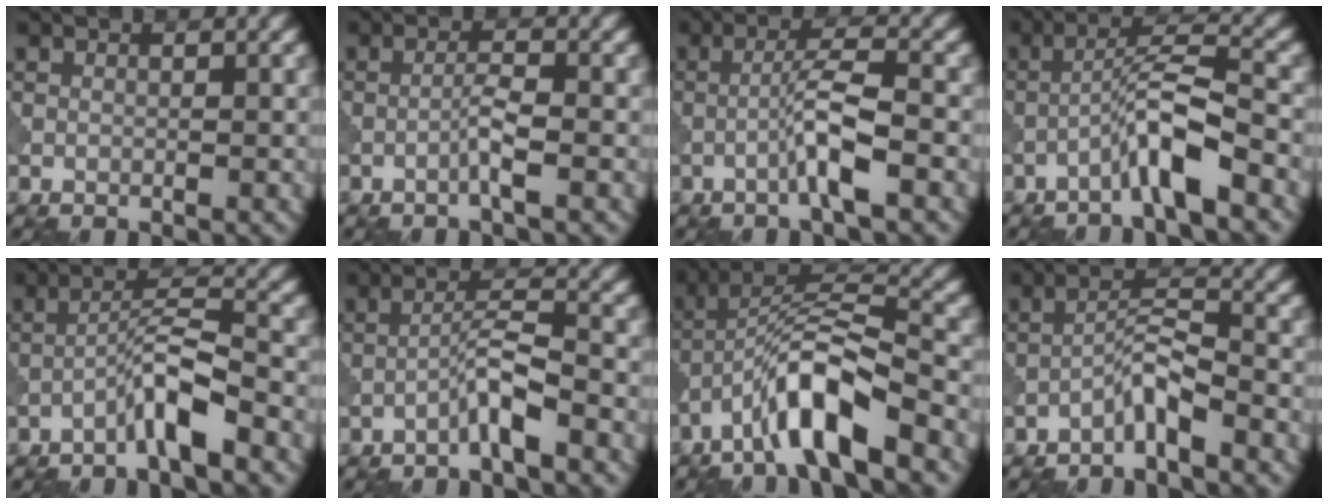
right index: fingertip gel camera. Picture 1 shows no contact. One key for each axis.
{"total": 1.8, "fx": -0.8, "fy": -0.1, "fz": 1.6, "tx": -0.032, "ty": 0.009, "tz": -0.021}
{"total": 4.0, "fx": -1.3, "fy": 0.2, "fz": 3.7, "tx": -0.068, "ty": 0.015, "tz": -0.034}
{"total": 4.6, "fx": -2.6, "fy": 0.3, "fz": 3.8, "tx": -0.068, "ty": 0.021, "tz": -0.057}
{"total": 3.9, "fx": -2.5, "fy": 0.2, "fz": 3.0, "tx": -0.056, "ty": 0.020, "tz": -0.054}
{"total": 2.9, "fx": -1.7, "fy": 0.0, "fz": 2.3, "tx": -0.044, "ty": 0.018, "tz": -0.039}
{"total": 7.7, "fx": -4.3, "fy": 1.8, "fz": 6.2, "tx": -0.111, "ty": 0.016, "tz": -0.085}
{"total": 2.9, "fx": -2.1, "fy": 0.3, "fz": 1.9, "tx": -0.037, "ty": 0.016, "tz": -0.044}